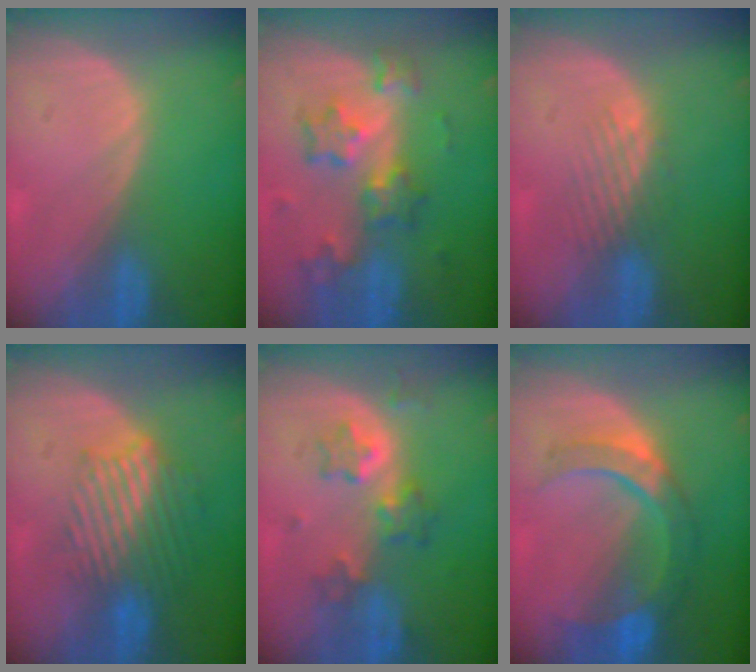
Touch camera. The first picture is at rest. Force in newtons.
{"total": 8.4, "press": 7.4, "slide": 4.0}
{"total": 3.4, "press": 2.8, "slide": 1.9}
{"total": 9.5, "press": 8.1, "slide": 5.1}
{"total": 5.8, "press": 5.8, "slide": 0.8}
{"total": 7.9, "press": 7.8, "slide": 1.7}